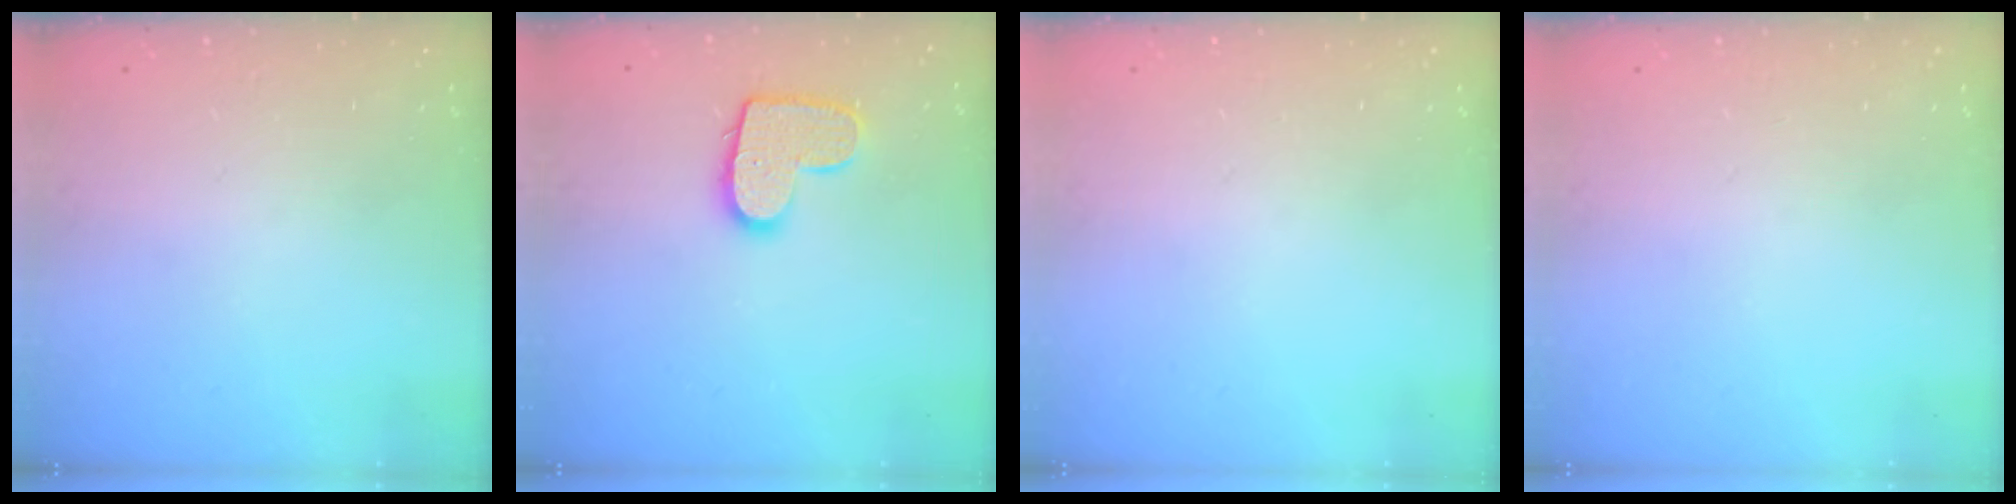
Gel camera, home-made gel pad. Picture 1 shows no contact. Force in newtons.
{"total": 12.0, "press": 12.0, "slide": 0.8}
{"total": 0.0}
{"total": 0.0}